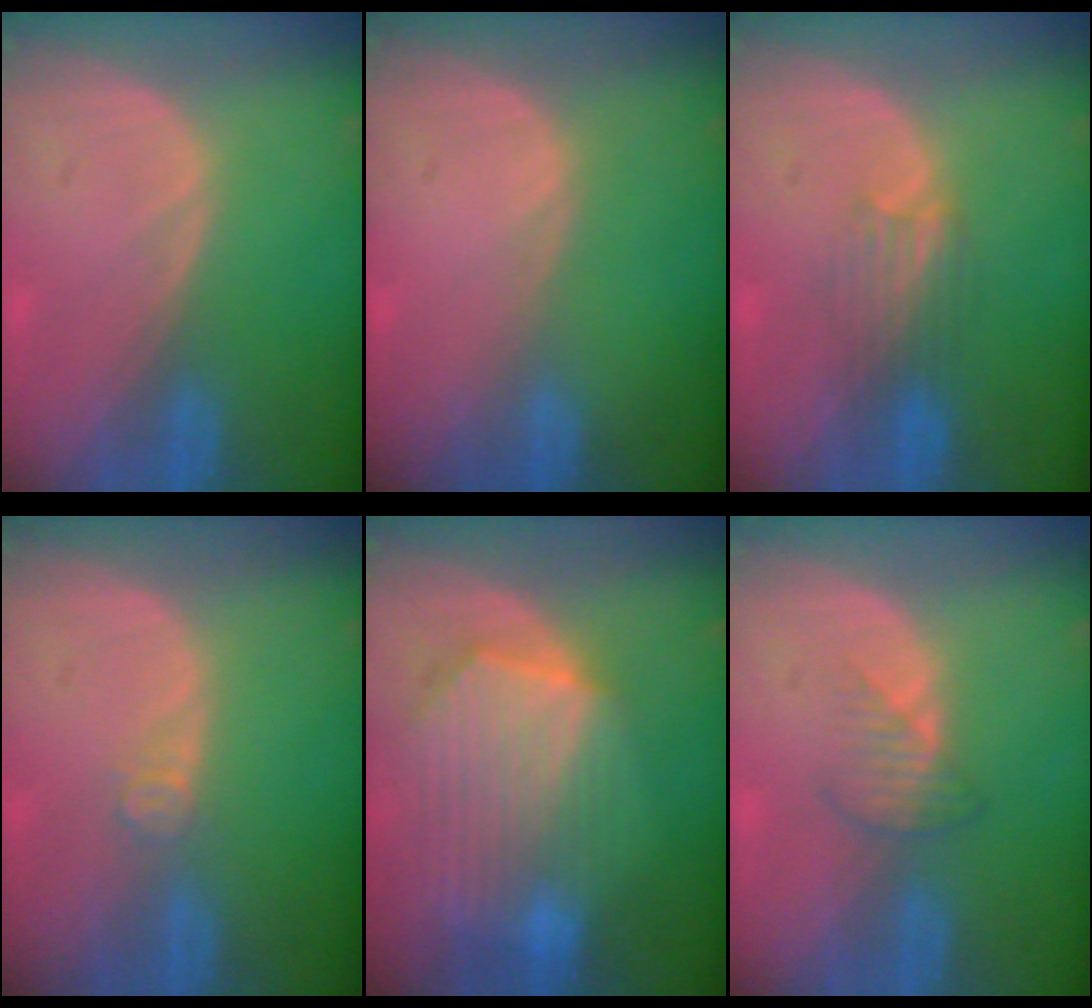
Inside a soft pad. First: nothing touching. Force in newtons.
{"total": 0.0}
{"total": 3.3, "press": 3.3, "slide": 0.1}
{"total": 2.0, "press": 1.6, "slide": 1.1}
{"total": 10.3, "press": 8.9, "slide": 5.1}
{"total": 2.8, "press": 2.7, "slide": 0.8}